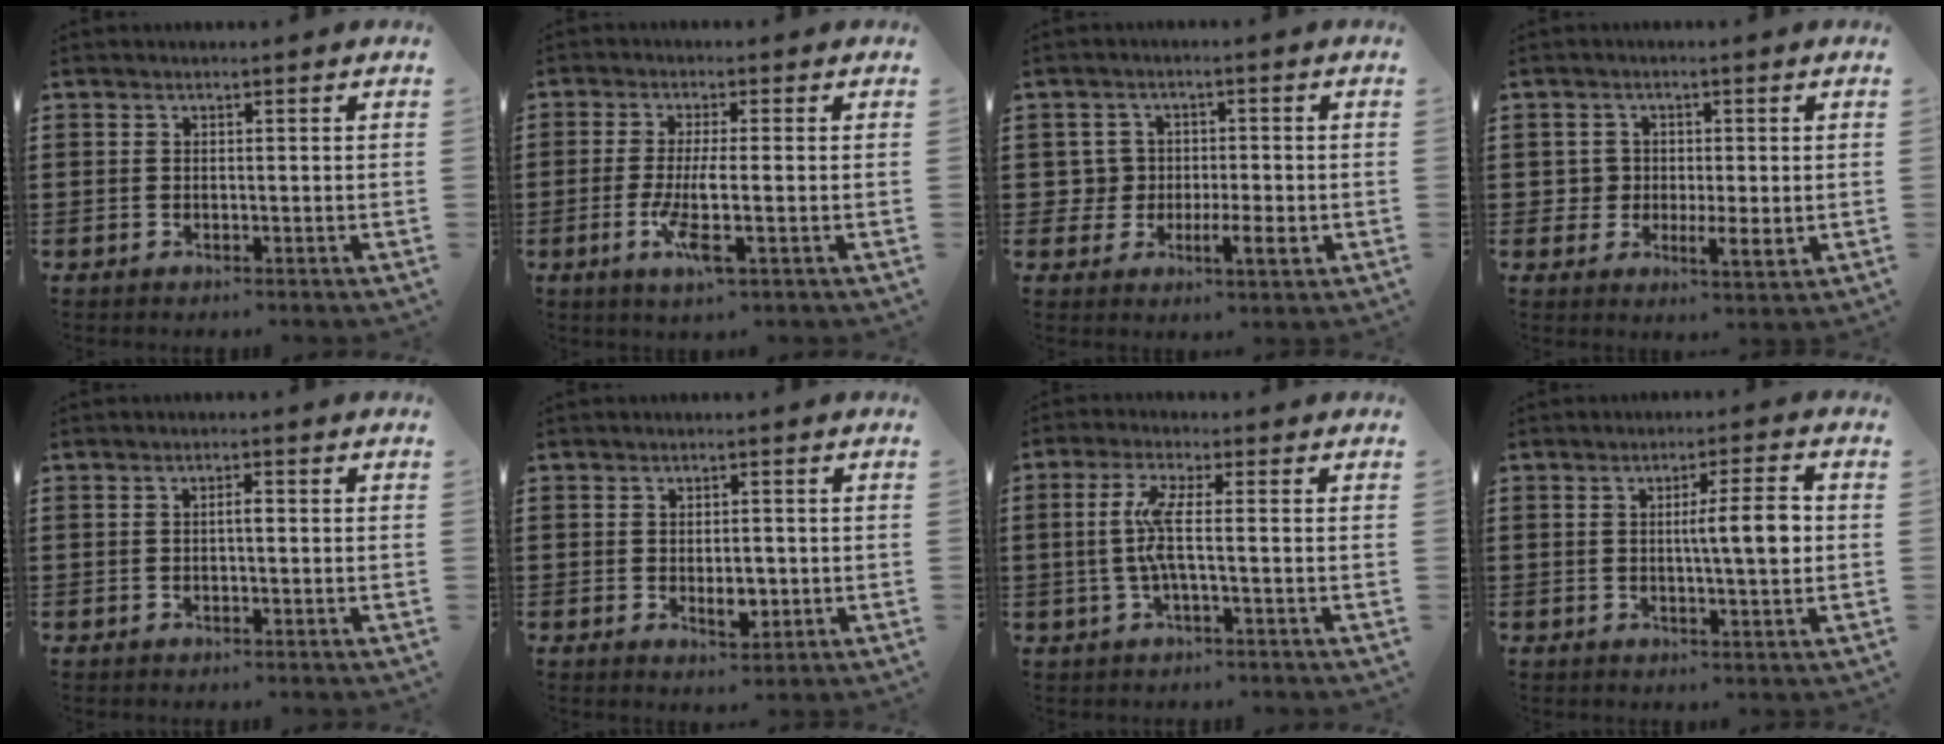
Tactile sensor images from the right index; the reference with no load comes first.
{"total": 5.7, "force": [-1.6, 0.5, 5.4], "torque": [-0.122, -0.023, -0.035]}
{"total": 4.7, "force": [-1.1, 3.4, 3.1], "torque": [-0.065, 0.001, -0.024]}
{"total": 3.5, "force": [-0.3, 2.4, 2.4], "torque": [-0.047, 0.001, -0.007]}
{"total": 1.4, "force": [-0.1, 0.3, 1.4], "torque": [-0.026, 0.002, -0.003]}
{"total": 3.6, "force": [-0.5, 1.7, 3.1], "torque": [-0.048, 0.001, -0.010]}
{"total": 5.5, "force": [-0.4, 0.5, 5.5], "torque": [-0.132, -0.013, -0.021]}
{"total": 6.5, "force": [0.4, 0.7, 6.4], "torque": [-0.100, -0.008, -0.001]}